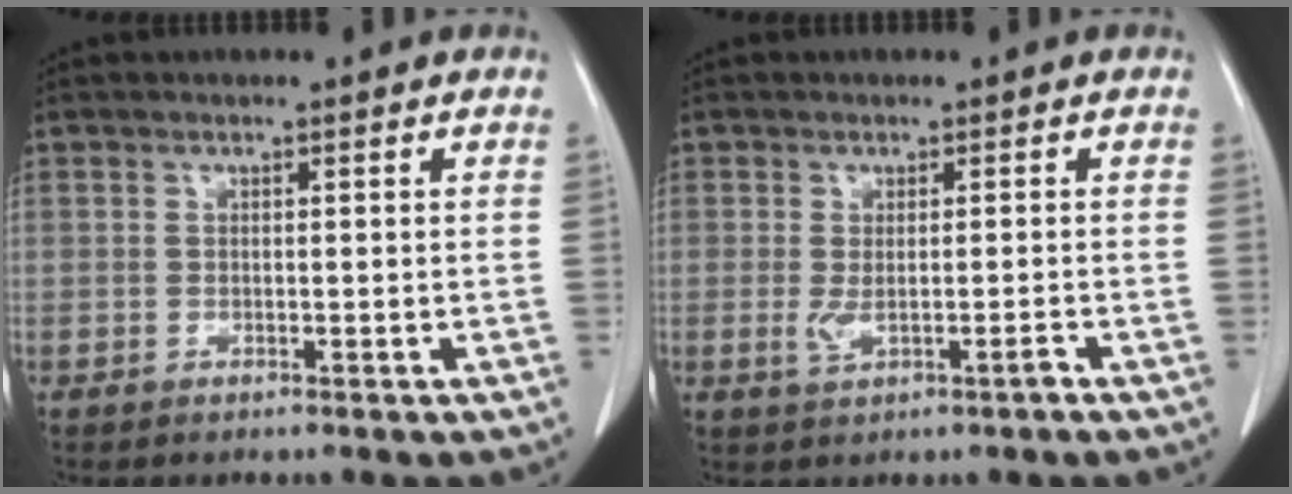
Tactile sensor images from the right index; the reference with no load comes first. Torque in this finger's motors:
{"motor_torque": [-0.01, 0.00, 0.03, -0.01]}